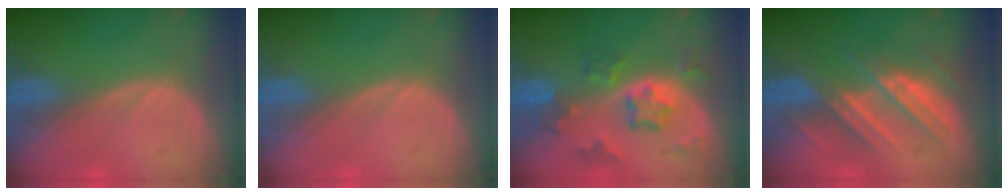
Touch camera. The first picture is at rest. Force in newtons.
{"total": 0.0}
{"total": 7.4, "press": 6.6, "slide": 3.4}
{"total": 7.3, "press": 7.3, "slide": 0.6}